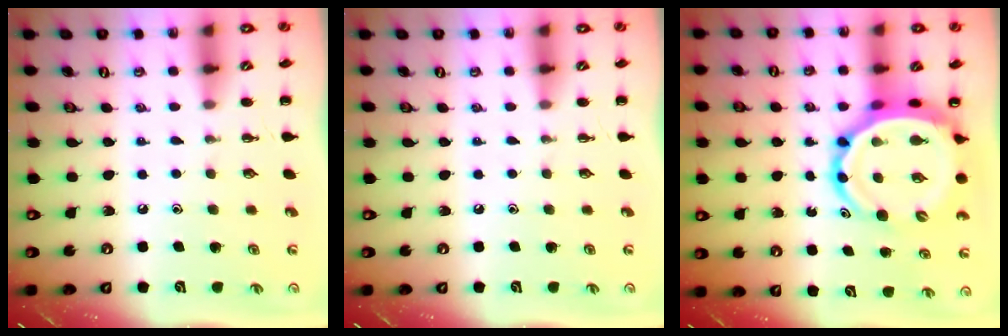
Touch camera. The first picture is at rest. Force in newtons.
{"total": 0.0}
{"total": 10.8, "press": 10.4, "slide": 2.9}